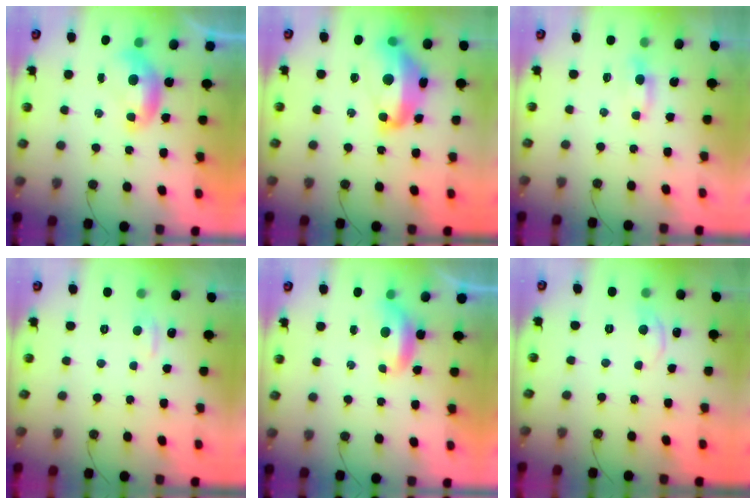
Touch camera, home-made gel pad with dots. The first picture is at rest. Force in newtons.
{"total": 11.7, "press": 11.6, "slide": 1.2}
{"total": 1.3, "press": 1.2, "slide": 0.4}
{"total": 1.0, "press": 0.7, "slide": 0.7}
{"total": 0.9, "press": 0.8, "slide": 0.5}
{"total": 1.4, "press": 1.3, "slide": 0.7}